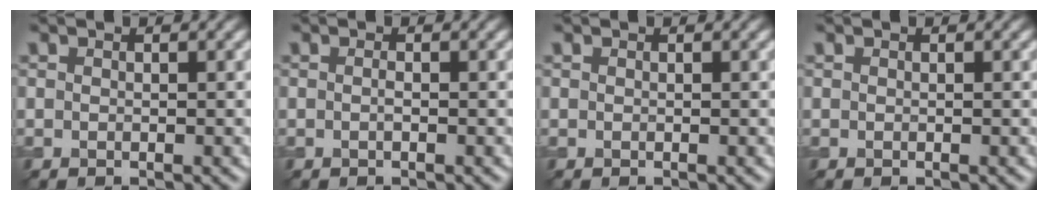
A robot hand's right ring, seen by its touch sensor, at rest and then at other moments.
{"total": 0.5, "force": [-0.2, 0.1, 0.5], "torque": [-0.011, 0.001, -0.003]}
{"total": 0.0}
{"total": 0.0}